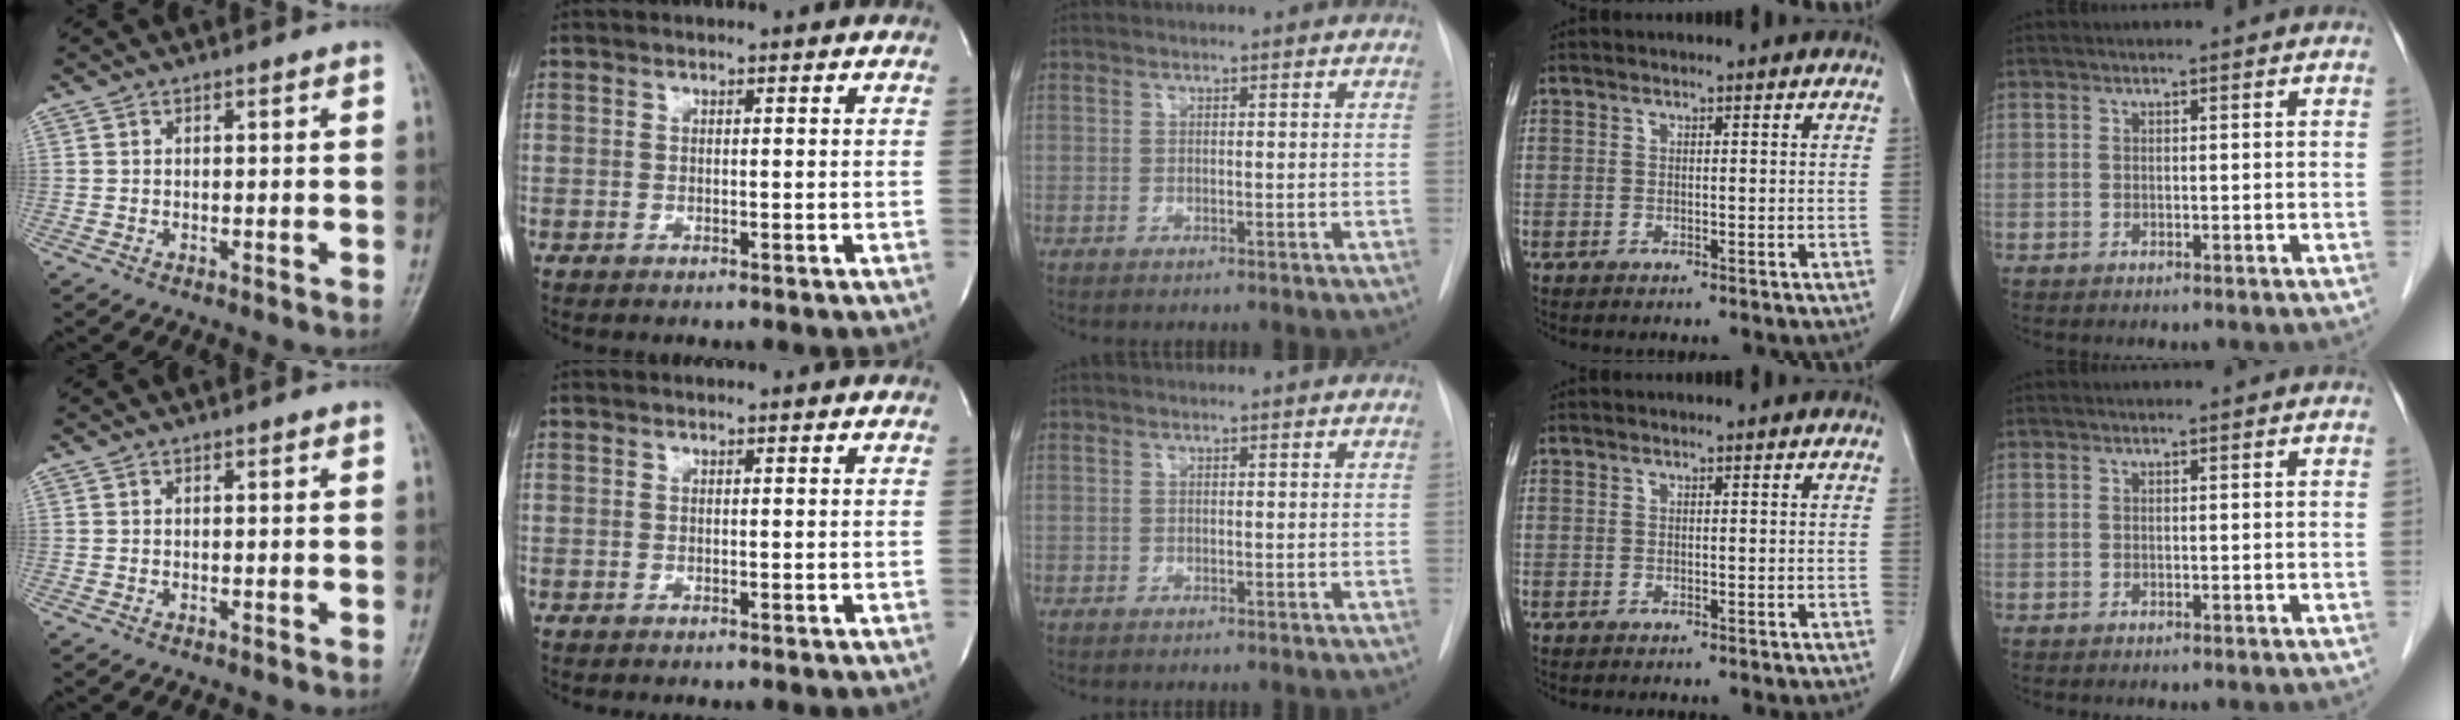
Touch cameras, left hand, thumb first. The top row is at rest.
{}